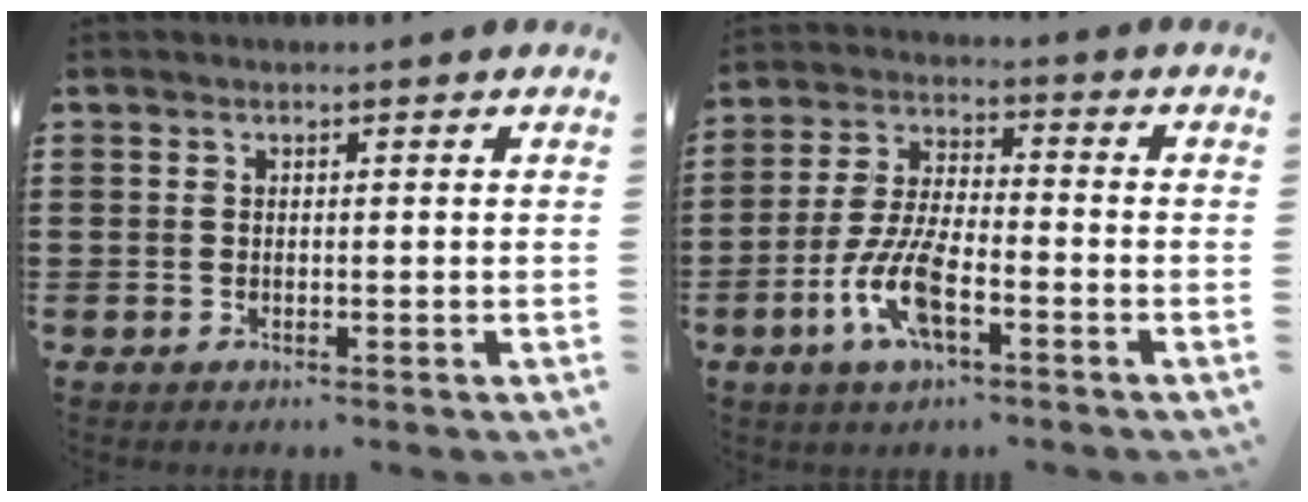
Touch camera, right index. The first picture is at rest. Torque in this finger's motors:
{"motor_torque": [2.10, -0.04, 0.66, 0.21]}